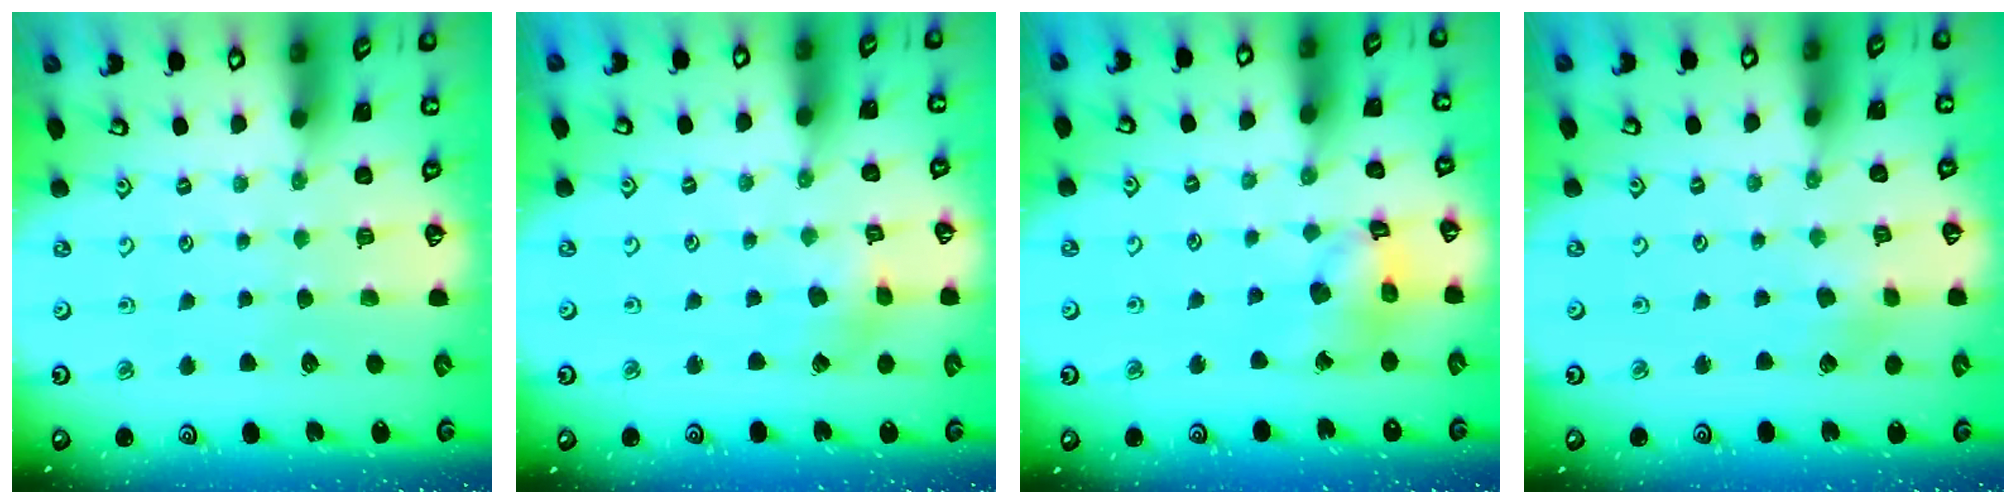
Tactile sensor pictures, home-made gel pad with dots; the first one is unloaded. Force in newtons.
{"total": 2.6, "press": 2.6, "slide": 0.1}
{"total": 13.1, "press": 13.0, "slide": 1.5}
{"total": 2.3, "press": 2.3, "slide": 0.3}